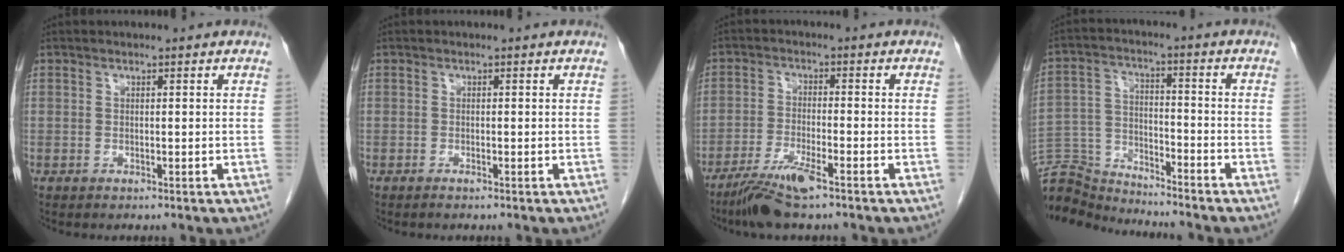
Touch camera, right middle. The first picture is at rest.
{"total": 0.5, "force": [-0.4, -0.1, 0.3], "torque": [-0.008, 0.000, -0.007]}
{"total": 6.9, "force": [-4.9, 0.5, 4.9], "torque": [-0.101, -0.017, -0.091]}
{"total": 11.3, "force": [-11.2, 0.7, 1.0], "torque": [-0.019, 0.016, -0.207]}